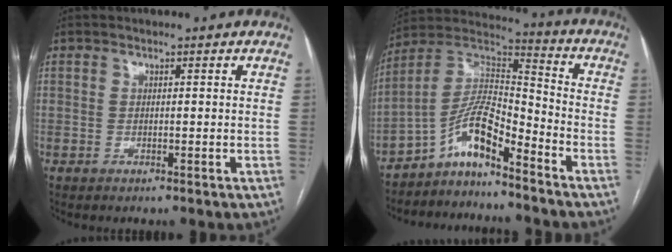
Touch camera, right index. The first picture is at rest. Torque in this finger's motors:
{"motor_torque": [0.31, -0.21, 0.43, 0.13]}